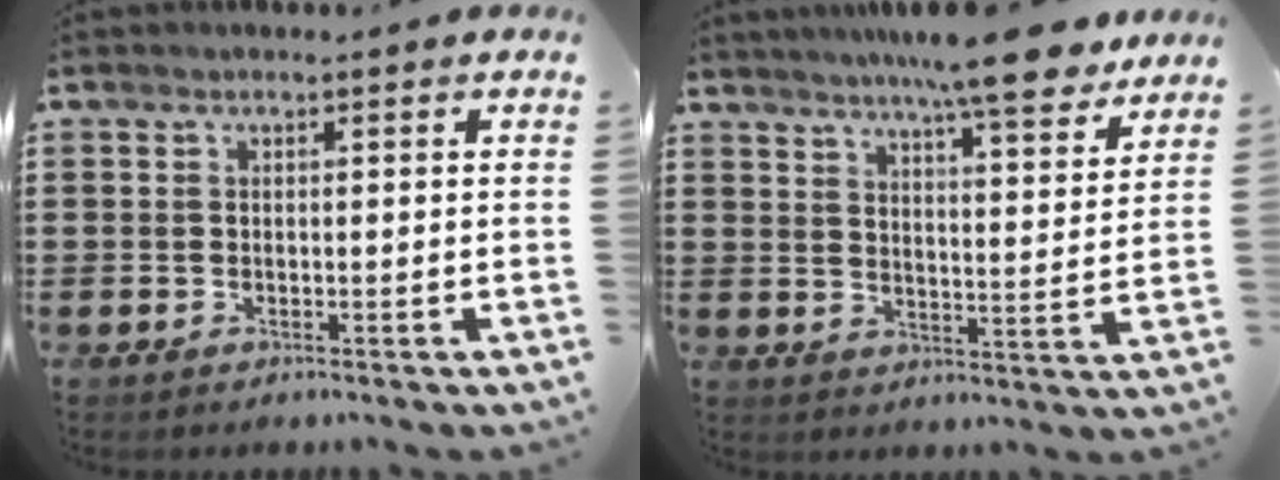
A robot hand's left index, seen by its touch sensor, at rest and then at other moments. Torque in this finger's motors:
{"motor_torque": [1.11, -1.03, 0.91, 0.21]}